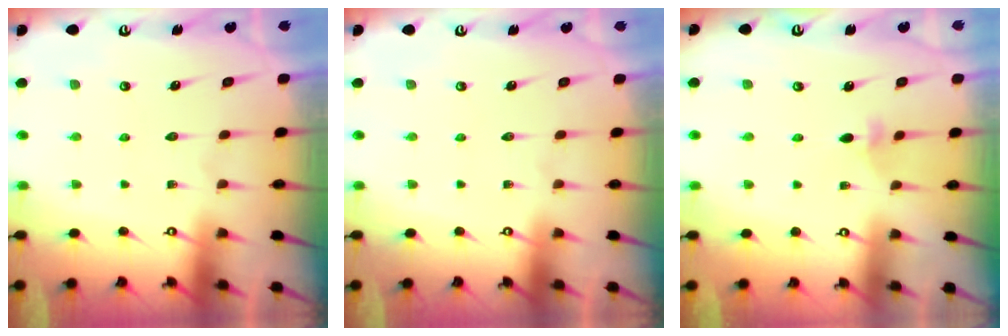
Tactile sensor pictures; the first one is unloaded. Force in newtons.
{"total": 0.0}
{"total": 3.4, "press": 3.3, "slide": 0.8}